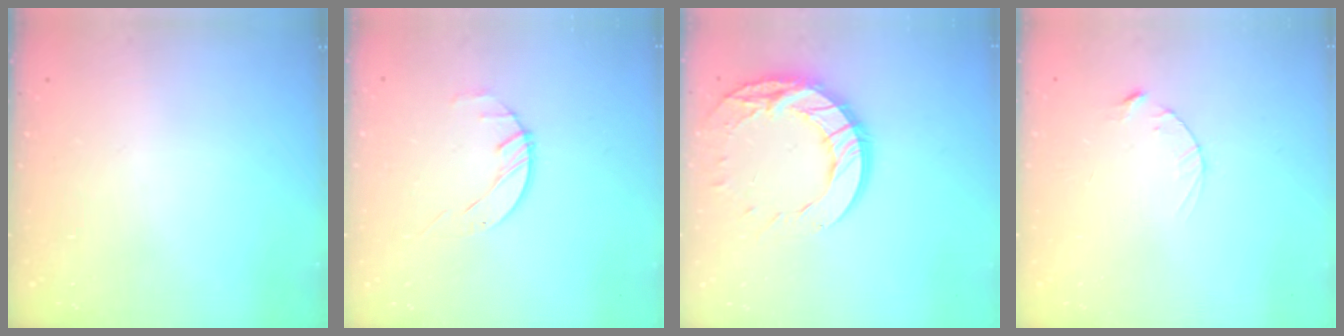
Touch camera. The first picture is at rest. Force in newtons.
{"total": 2.1, "press": 2.0, "slide": 0.3}
{"total": 14.4, "press": 14.4, "slide": 0.7}
{"total": 2.5, "press": 2.5, "slide": 0.4}